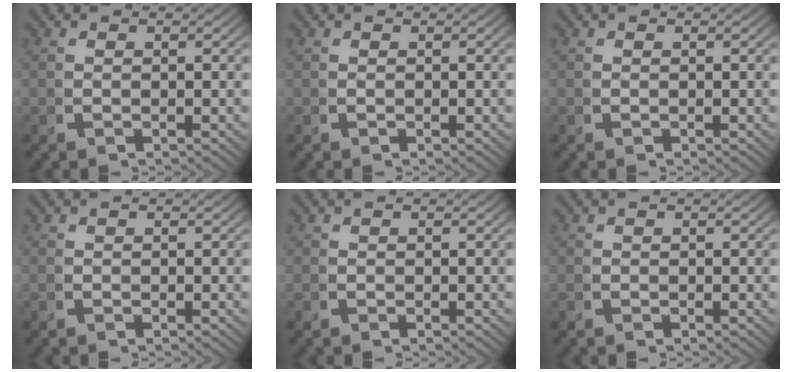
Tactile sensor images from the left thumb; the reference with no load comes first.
{"total": 0.0}
{"total": 0.0}
{"total": 0.0}
{"total": 0.0}
{"total": 0.0}